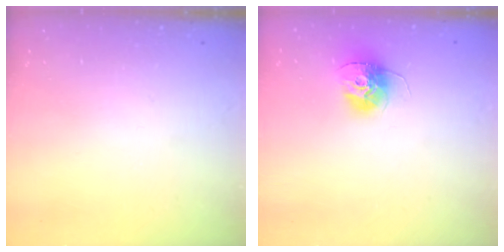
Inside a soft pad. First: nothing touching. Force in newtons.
{"total": 12.3, "press": 12.3, "slide": 1.0}